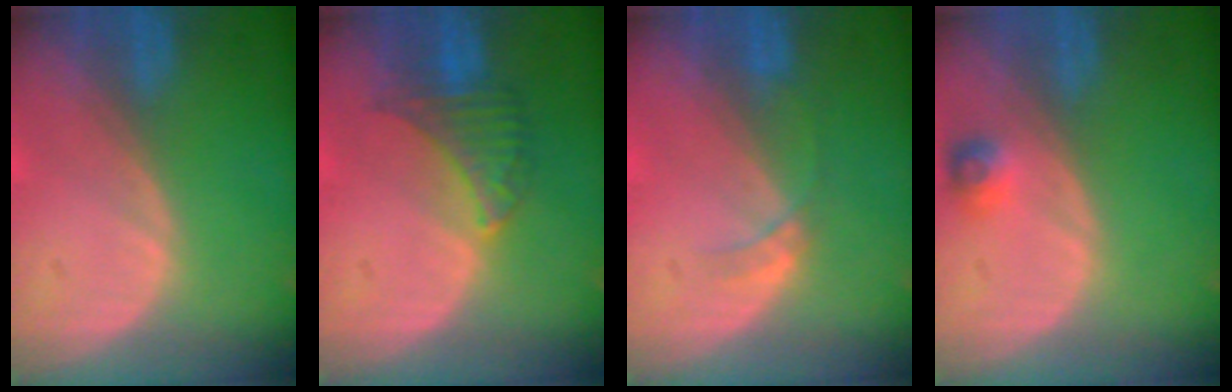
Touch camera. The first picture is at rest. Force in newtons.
{"total": 5.1, "press": 5.1, "slide": 0.5}
{"total": 2.7, "press": 2.4, "slide": 1.3}
{"total": 2.4, "press": 2.2, "slide": 0.9}